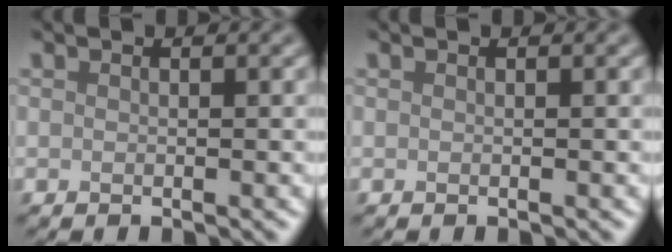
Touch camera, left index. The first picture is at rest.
{"total": 0.0}